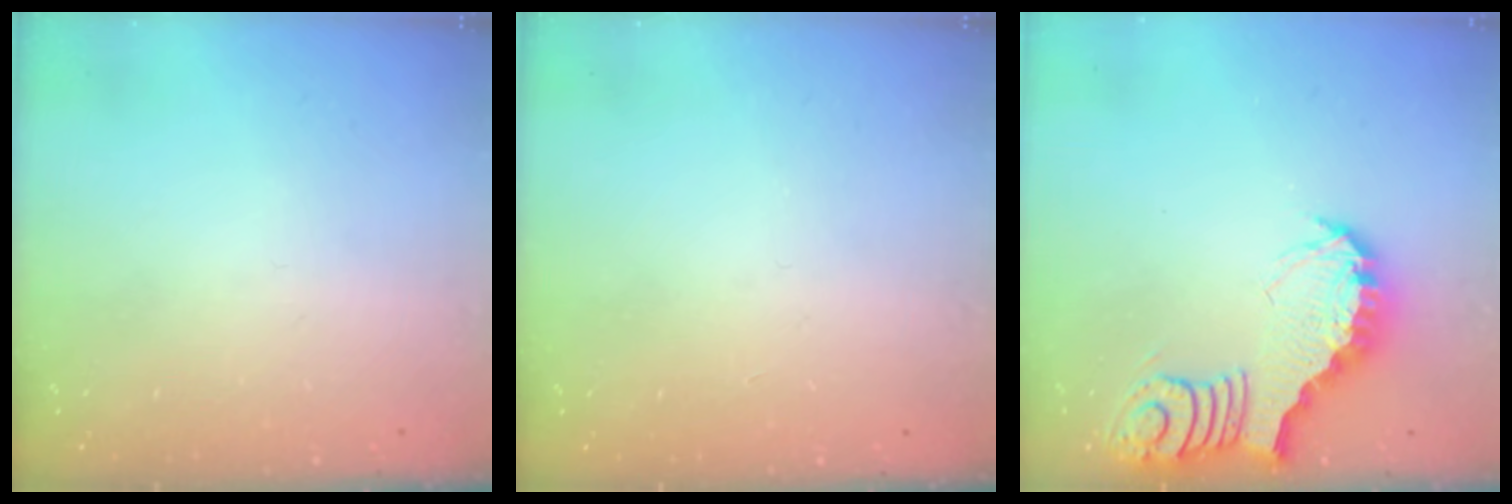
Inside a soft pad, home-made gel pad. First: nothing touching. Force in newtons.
{"total": 1.6, "press": 1.6, "slide": 0.2}
{"total": 3.8, "press": 3.8, "slide": 0.4}